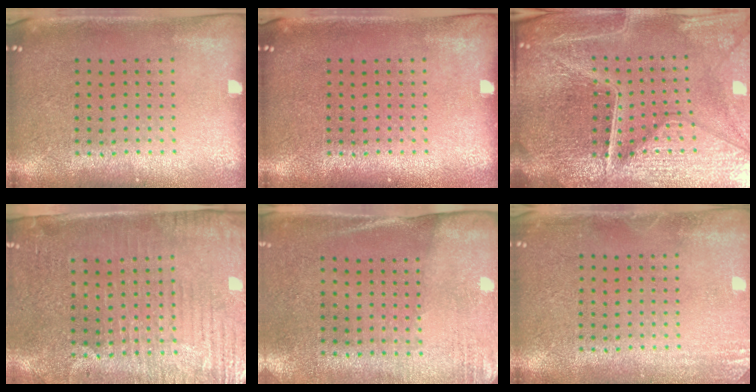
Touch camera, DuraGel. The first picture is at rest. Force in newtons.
{"total": 0.0}
{"total": 7.0, "press": 6.1, "slide": 3.3}
{"total": 3.2, "press": 2.9, "slide": 1.3}
{"total": 2.6, "press": 2.3, "slide": 1.3}
{"total": 1.8, "press": 1.8, "slide": 0.2}